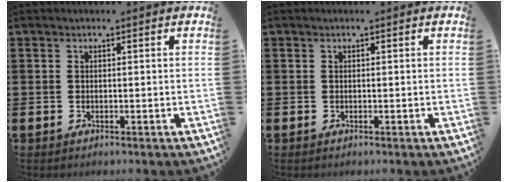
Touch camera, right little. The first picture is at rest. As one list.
[{"total": 0.0}]